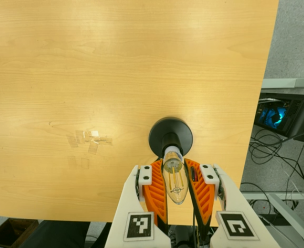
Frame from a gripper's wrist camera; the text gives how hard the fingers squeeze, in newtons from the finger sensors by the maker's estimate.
{"total": 22.2, "left": 24.5, "right": 19.8}